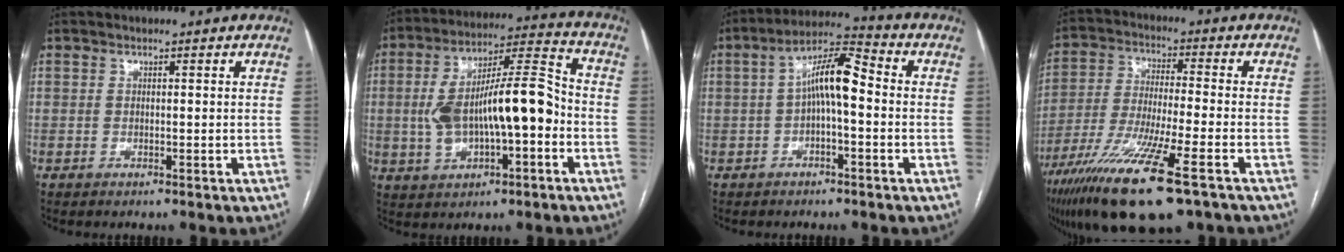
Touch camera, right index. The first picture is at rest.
{"total": 15.8, "force": [-2.1, 4.8, 14.9], "torque": [-0.271, 0.034, -0.027]}
{"total": 8.4, "force": [-0.1, 2.1, 8.1], "torque": [-0.146, 0.034, -0.005]}
{"total": 17.1, "force": [-10.3, 1.4, 13.5], "torque": [-0.259, -0.049, -0.185]}